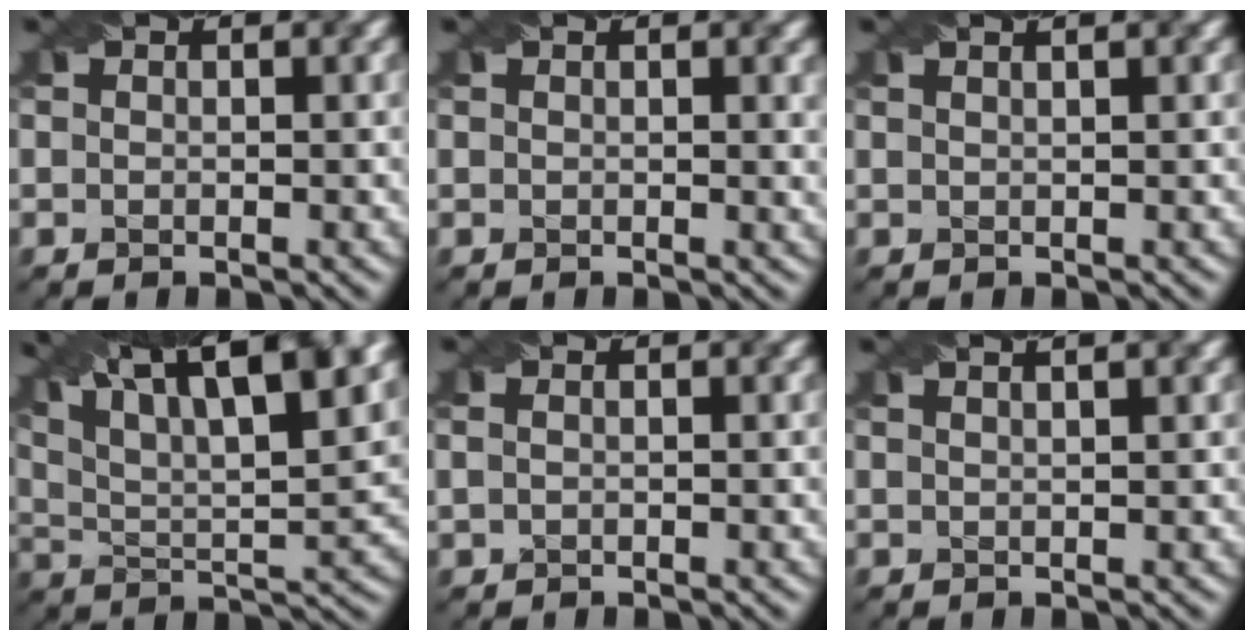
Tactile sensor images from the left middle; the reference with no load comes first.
{"total": 1.2, "force": [0.5, 0.3, 1.0], "torque": [-0.010, 0.000, 0.008]}
{"total": 3.3, "force": [1.8, 1.7, 2.1], "torque": [-0.007, 0.021, -0.005]}
{"total": 15.9, "force": [9.9, 5.3, 11.3], "torque": [-0.194, 0.038, 0.137]}
{"total": 1.8, "force": [0.6, 1.2, 1.2], "torque": [-0.025, 0.010, -0.002]}
{"total": 4.0, "force": [2.3, 2.0, 2.7], "torque": [-0.008, 0.032, -0.004]}